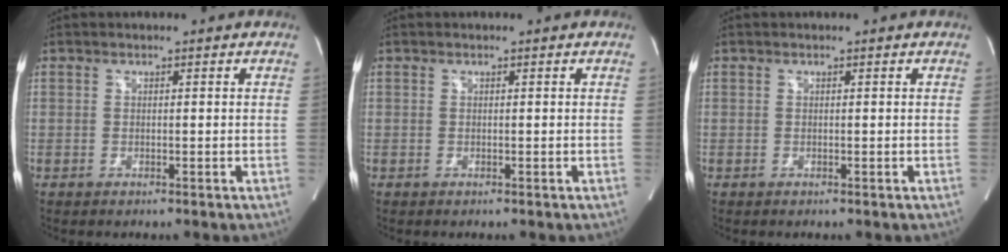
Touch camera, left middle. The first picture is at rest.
{"total": 0.0}
{"total": 0.0}